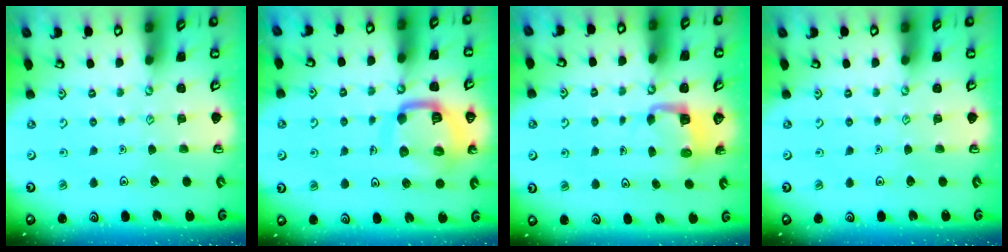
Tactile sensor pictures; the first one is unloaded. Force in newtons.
{"total": 15.7, "press": 15.6, "slide": 1.6}
{"total": 4.1, "press": 4.1, "slide": 0.1}
{"total": 0.0}